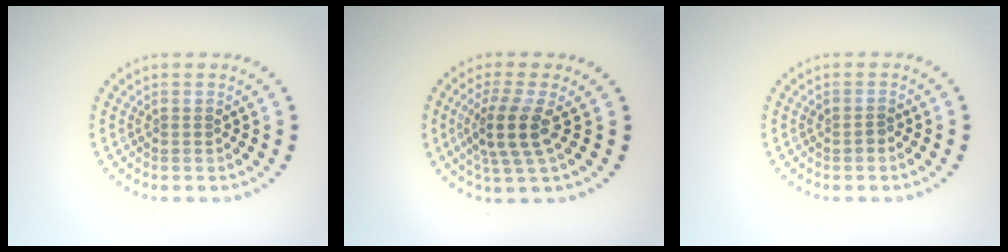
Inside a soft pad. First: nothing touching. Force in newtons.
{"total": 3.6, "press": 2.7, "slide": 2.4}
{"total": 0.6, "press": 0.6, "slide": 0.3}